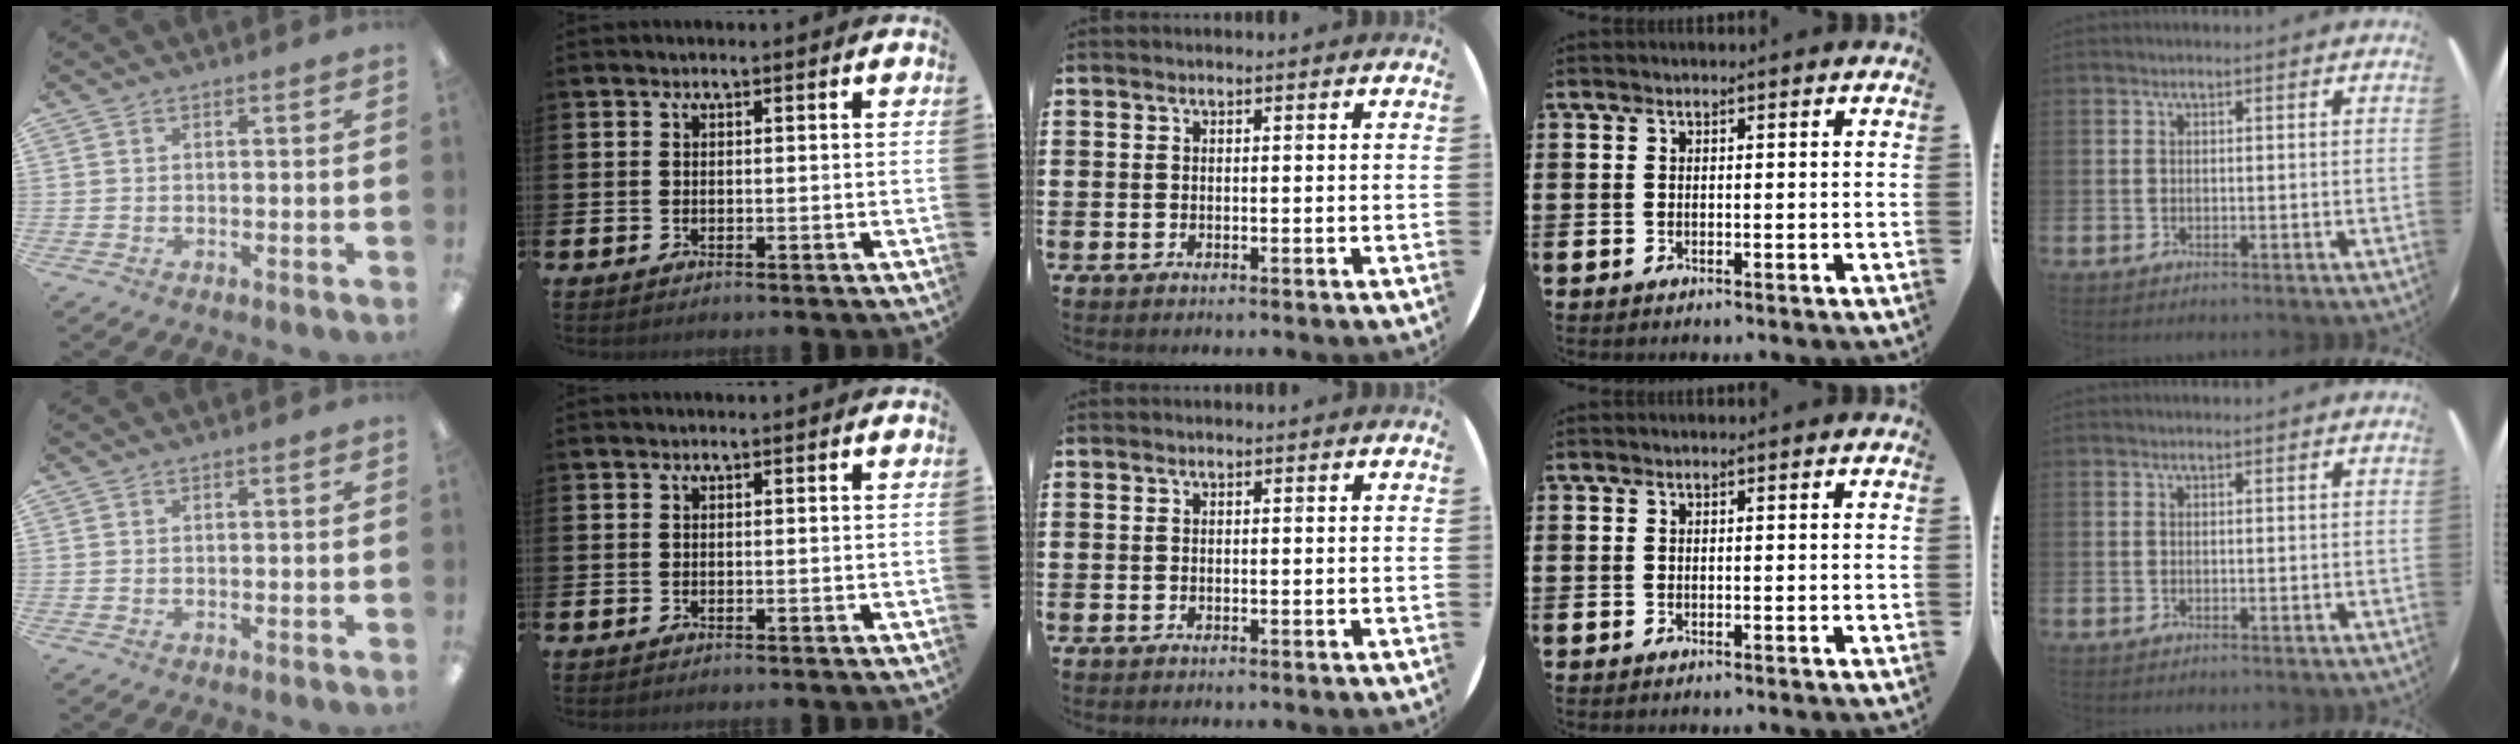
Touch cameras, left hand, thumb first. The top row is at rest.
{}